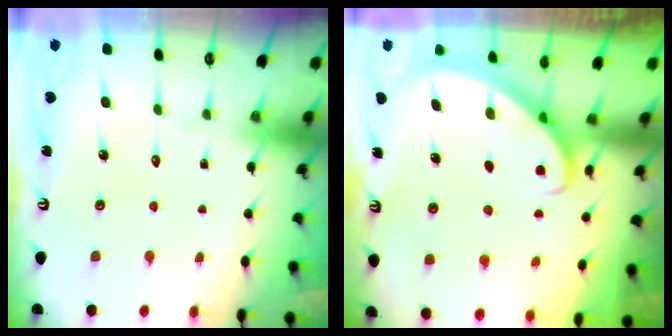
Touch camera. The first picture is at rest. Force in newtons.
{"total": 2.7, "press": 2.7, "slide": 0.2}